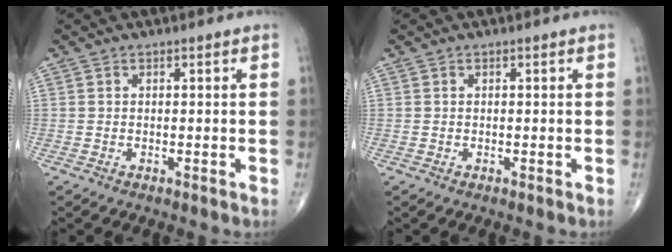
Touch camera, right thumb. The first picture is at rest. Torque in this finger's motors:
{"motor_torque": [0.00, 0.00, -0.02, 0.02, 0.00]}